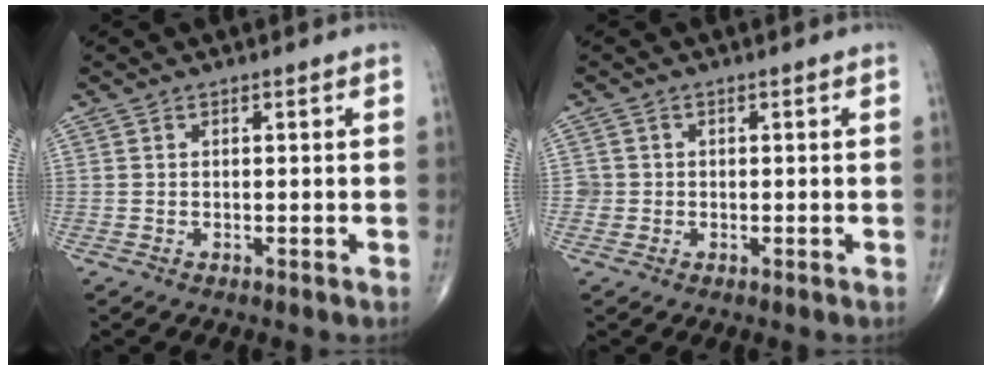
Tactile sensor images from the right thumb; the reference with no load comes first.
{"total": 1.6, "force": [-0.2, 1.6, 0.0], "torque": [0.011, 0.007, -0.005]}